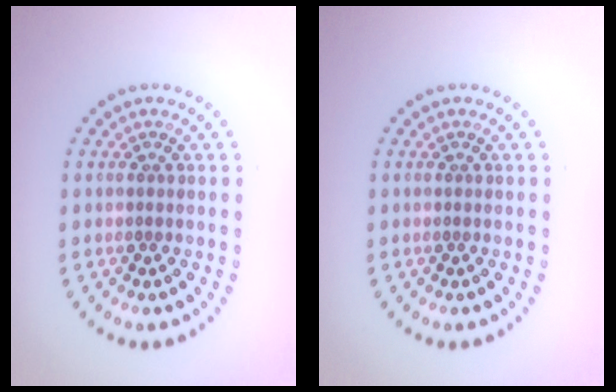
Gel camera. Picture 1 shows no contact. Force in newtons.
{"total": 0.0}